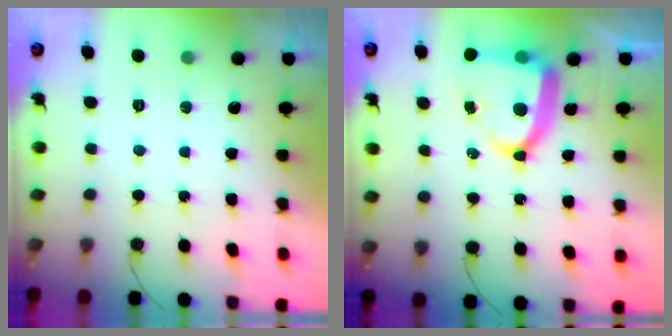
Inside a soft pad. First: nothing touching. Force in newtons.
{"total": 14.2, "press": 14.1, "slide": 1.7}